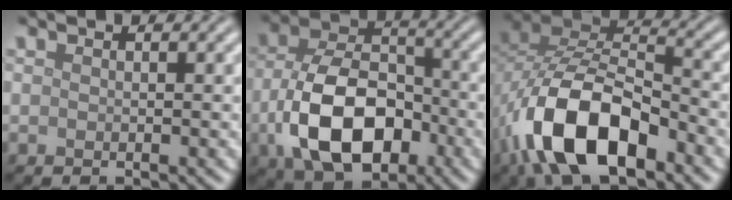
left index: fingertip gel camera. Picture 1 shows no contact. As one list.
[{"total": 10.8, "force": [-3.3, 6.6, 7.8], "torque": [-0.154, -0.006, -0.062]}, {"total": 11.5, "force": [-5.4, 6.0, 8.3], "torque": [-0.164, 0.002, -0.102]}]